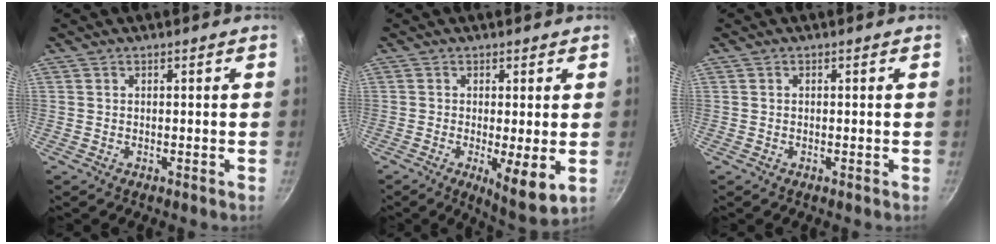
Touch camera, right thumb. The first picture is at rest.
{"total": 7.6, "force": [-1.0, 1.9, 7.3], "torque": [-0.101, -0.021, -0.008]}
{"total": 0.0}